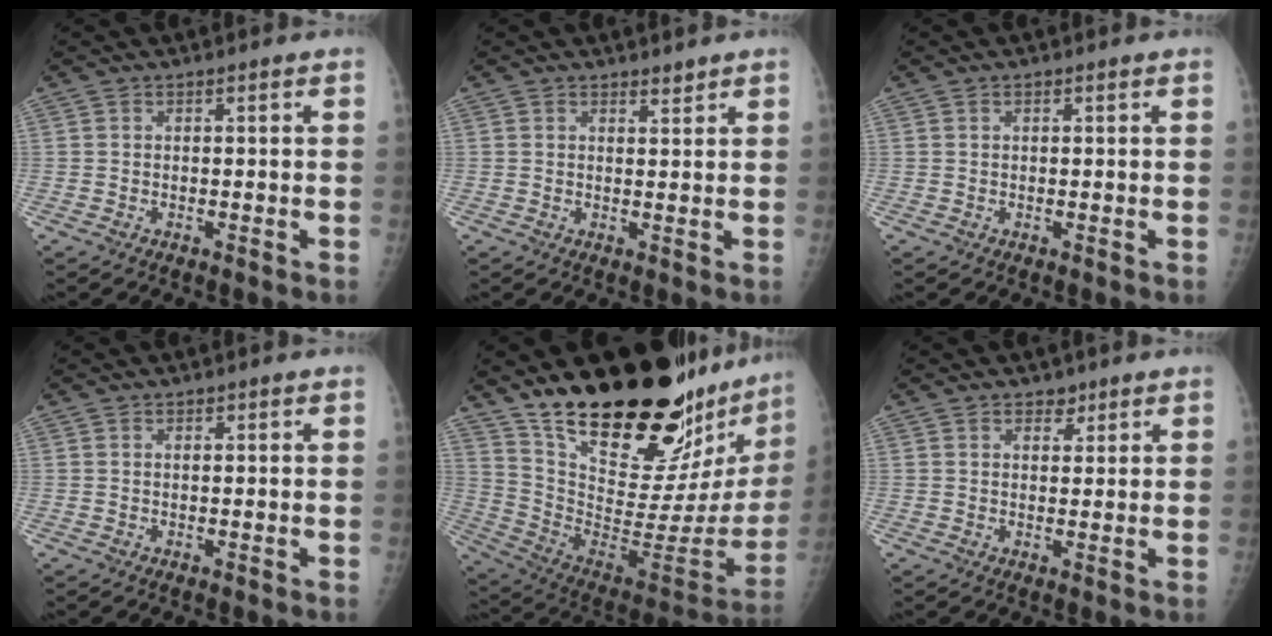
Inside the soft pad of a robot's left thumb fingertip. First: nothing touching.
{"total": 1.6, "force": [1.5, 0.5, 0.4], "torque": [0.005, -0.012, 0.021]}
{"total": 0.7, "force": [0.4, 0.4, 0.4], "torque": [-0.005, -0.001, 0.005]}
{"total": 0.7, "force": [0.5, 0.4, 0.4], "torque": [-0.004, -0.002, 0.007]}
{"total": 34.6, "force": [26.3, 9.8, 20.2], "torque": [-0.299, -0.155, 0.400]}
{"total": 2.7, "force": [1.9, 1.7, 0.9], "torque": [0.006, -0.011, 0.027]}